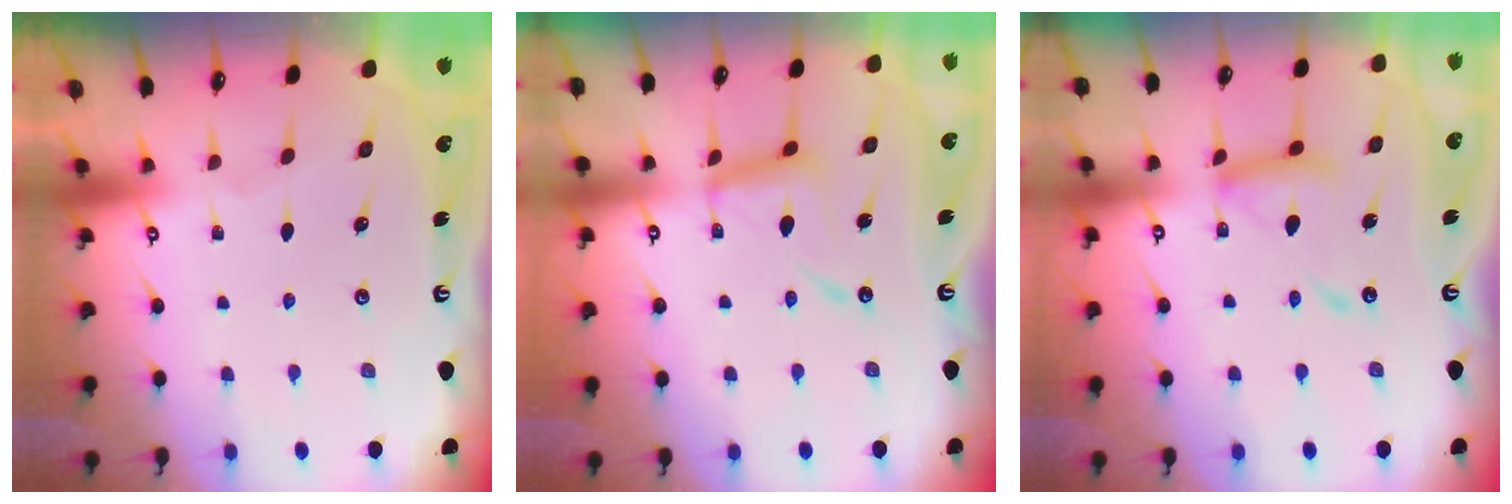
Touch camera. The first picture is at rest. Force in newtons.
{"total": 13.5, "press": 13.5, "slide": 1.2}
{"total": 14.4, "press": 14.3, "slide": 1.3}